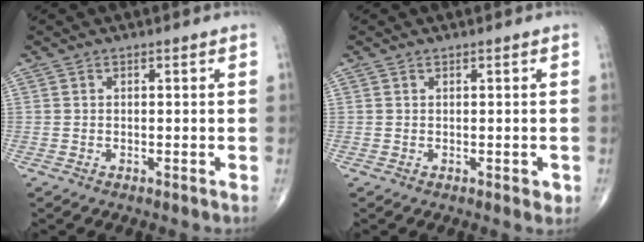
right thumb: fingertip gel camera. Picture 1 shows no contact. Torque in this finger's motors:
{"motor_torque": [-0.18, -0.01, -0.12, -0.04, 0.01]}